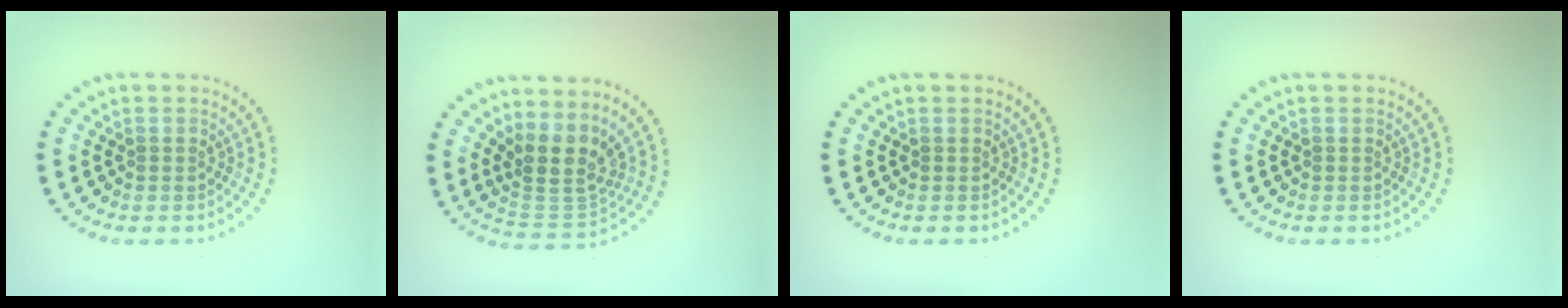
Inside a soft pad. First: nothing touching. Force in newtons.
{"total": 4.1, "press": 3.1, "slide": 2.6}
{"total": 0.0}
{"total": 0.0}